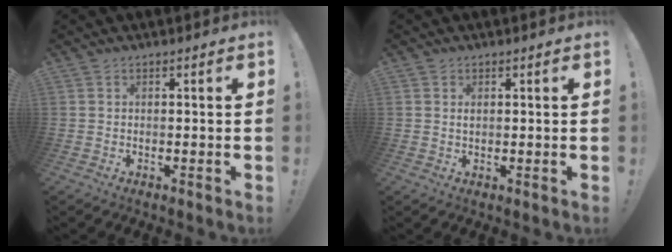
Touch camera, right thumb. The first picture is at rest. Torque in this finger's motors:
{"motor_torque": [-0.03, 0.18, -0.01, -0.02, 0.00]}